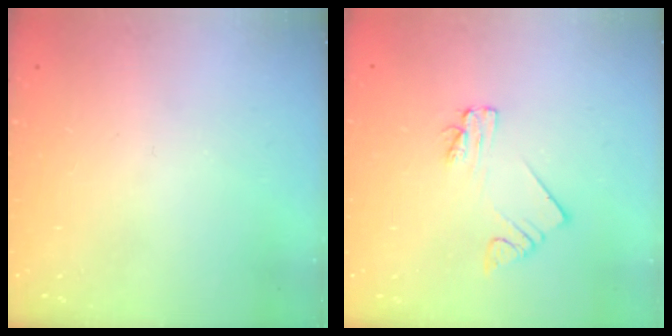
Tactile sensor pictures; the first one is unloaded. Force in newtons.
{"total": 2.0, "press": 2.0, "slide": 0.1}